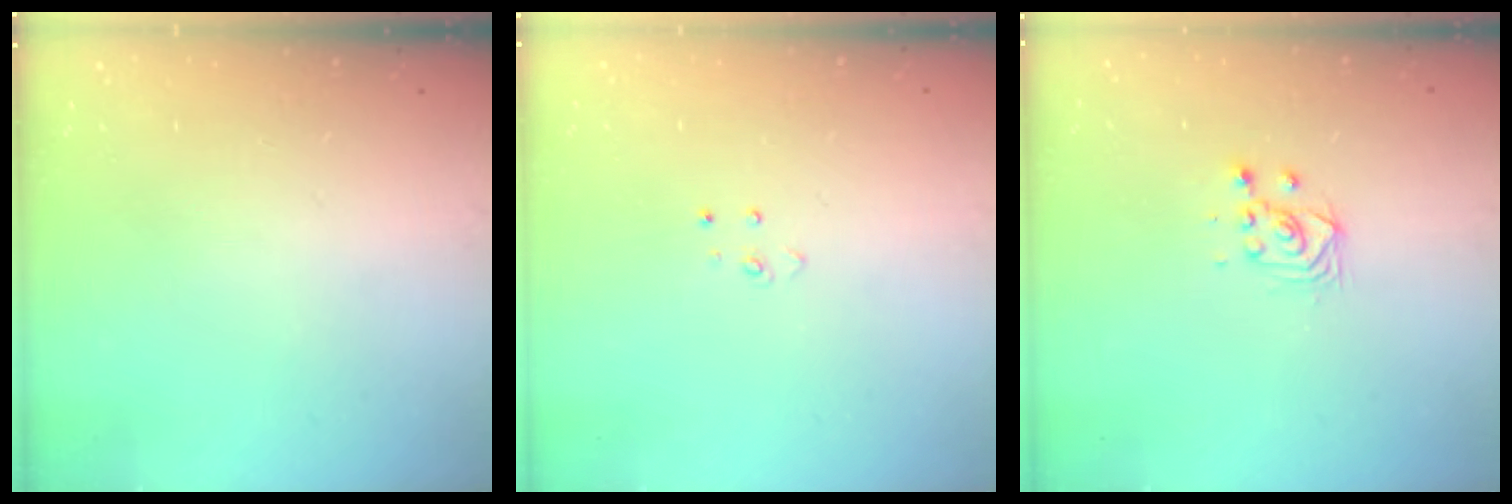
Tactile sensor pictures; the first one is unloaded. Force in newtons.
{"total": 3.8, "press": 3.8, "slide": 0.3}
{"total": 3.3, "press": 3.2, "slide": 0.7}